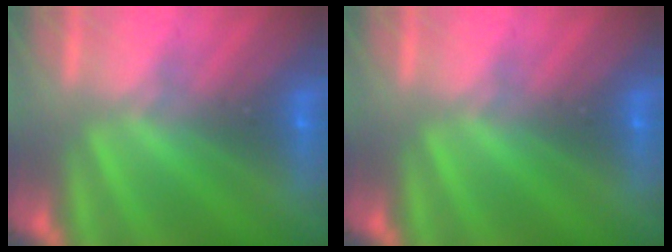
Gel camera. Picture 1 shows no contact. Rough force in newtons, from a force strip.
{"total": 0.0}